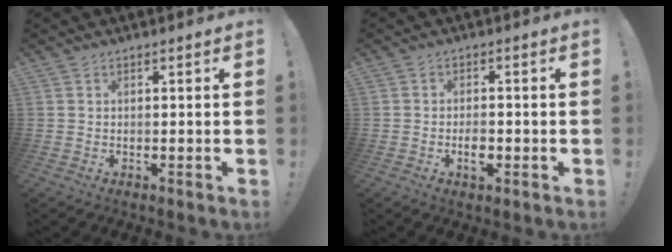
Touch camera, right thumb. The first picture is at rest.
{"total": 4.0, "force": [-1.8, 2.2, 2.7], "torque": [-0.045, 0.006, -0.031]}